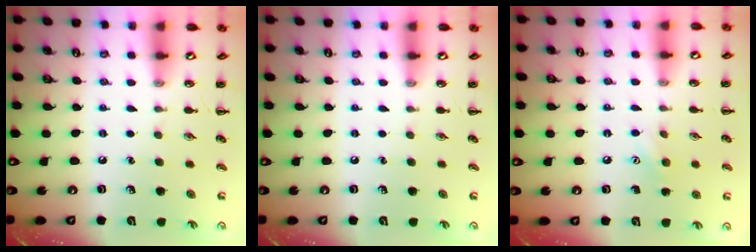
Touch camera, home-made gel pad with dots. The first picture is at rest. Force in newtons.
{"total": 0.0}
{"total": 6.8, "press": 6.6, "slide": 1.7}